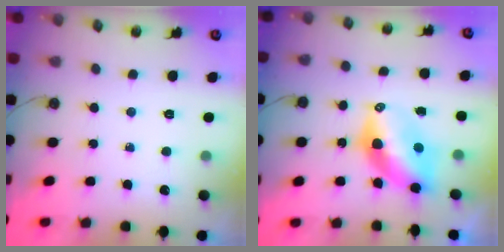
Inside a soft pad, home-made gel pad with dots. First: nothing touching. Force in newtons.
{"total": 8.5, "press": 8.5, "slide": 0.9}